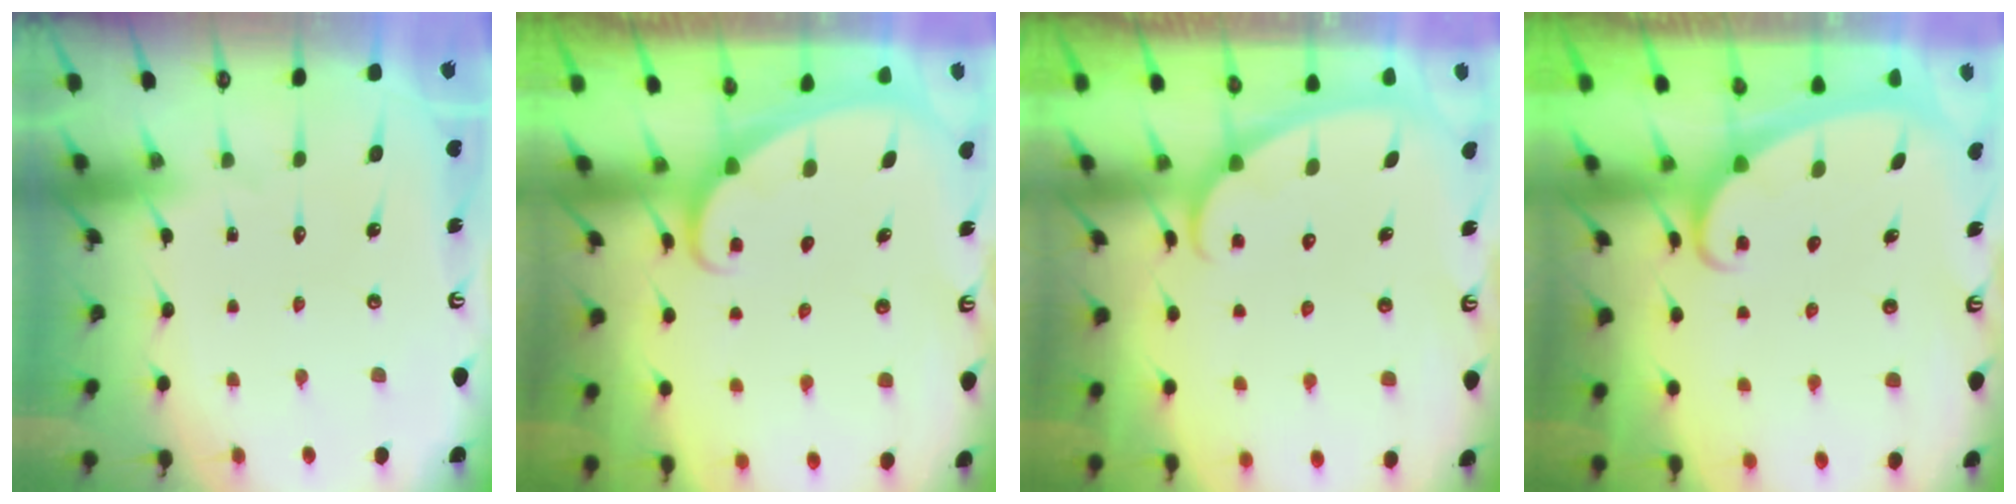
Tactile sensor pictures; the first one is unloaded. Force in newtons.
{"total": 1.6, "press": 1.6, "slide": 0.1}
{"total": 1.7, "press": 1.7, "slide": 0.2}
{"total": 2.3, "press": 2.3, "slide": 0.4}